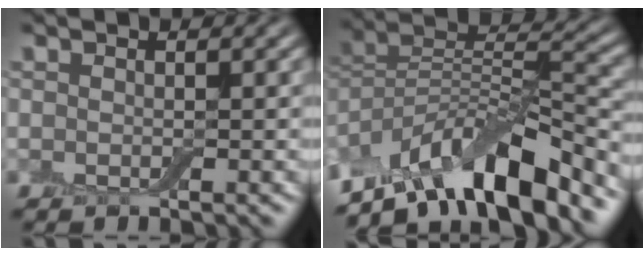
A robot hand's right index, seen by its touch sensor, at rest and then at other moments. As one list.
[{"total": 11.5, "force": [-7.7, 3.8, 7.6], "torque": [-0.120, 0.026, -0.142]}]